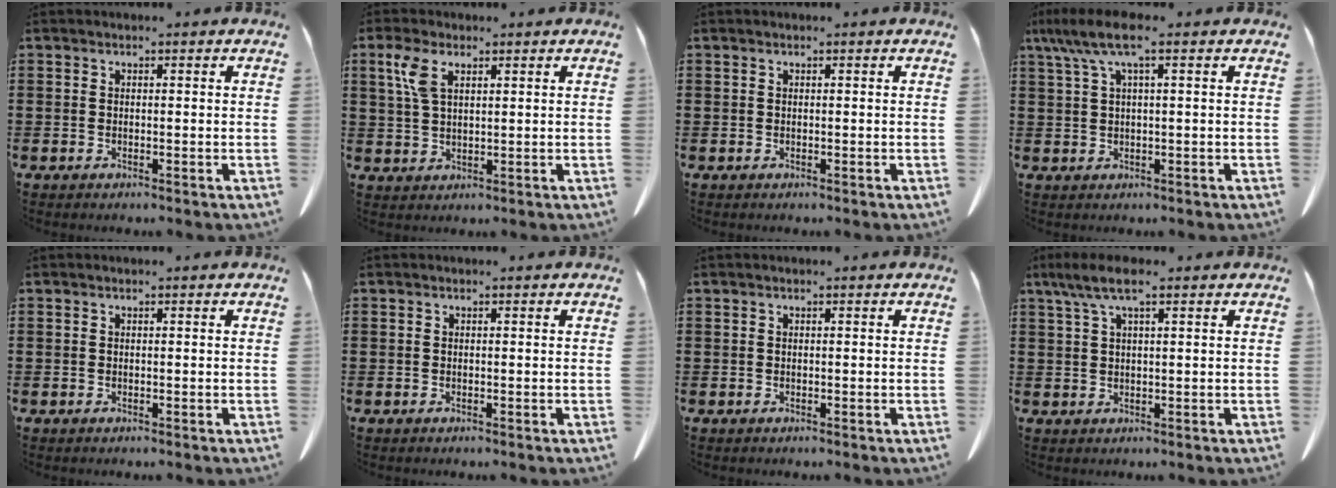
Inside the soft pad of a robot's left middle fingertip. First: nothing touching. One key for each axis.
{"total": 4.8, "fx": 2.3, "fy": 2.0, "fz": 3.7, "tx": -0.085, "ty": 0.008, "tz": 0.041}
{"total": 0.0}
{"total": 5.6, "fx": 2.0, "fy": 0.9, "fz": 5.2, "tx": -0.120, "ty": 0.000, "tz": 0.028}
{"total": 0.0}
{"total": 0.0}
{"total": 0.0}
{"total": 5.0, "fx": 2.6, "fy": 1.1, "fz": 4.1, "tx": -0.092, "ty": 0.002, "tz": 0.043}